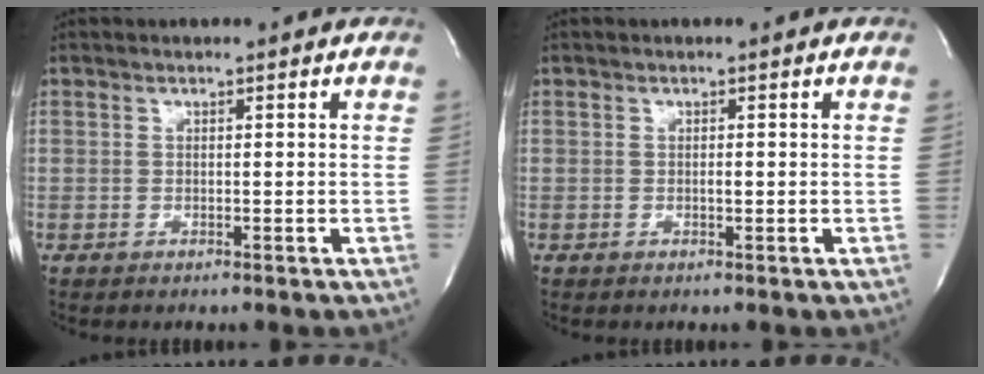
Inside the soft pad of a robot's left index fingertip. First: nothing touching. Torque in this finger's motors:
{"motor_torque": [0.19, -0.05, -0.05, 0.00]}